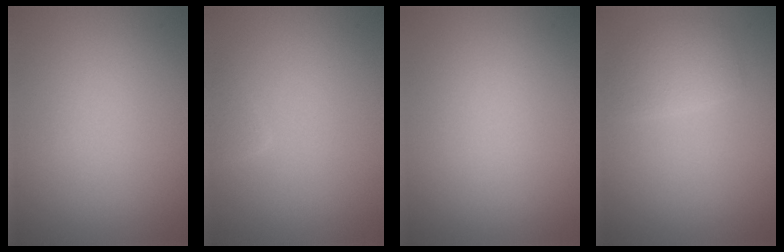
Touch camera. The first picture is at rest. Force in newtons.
{"total": 1.0, "press": 1.0, "slide": 0.1}
{"total": 0.0}
{"total": 2.3, "press": 2.3, "slide": 0.0}